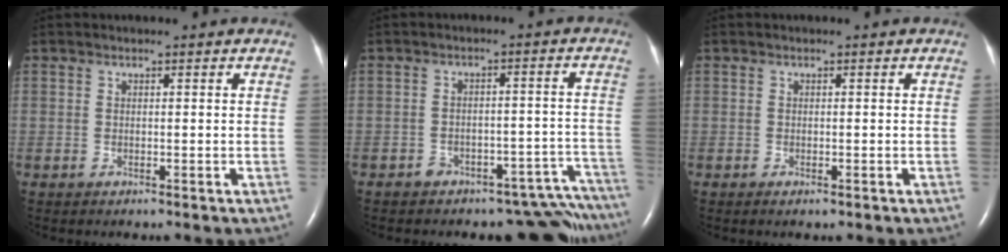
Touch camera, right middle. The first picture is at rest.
{"total": 12.3, "force": [-11.5, 4.2, 0.9], "torque": [0.019, 0.055, -0.135]}
{"total": 0.8, "force": [-0.5, 0.2, 0.6], "torque": [-0.011, -0.002, -0.004]}